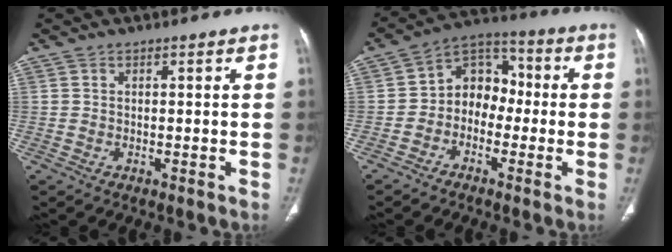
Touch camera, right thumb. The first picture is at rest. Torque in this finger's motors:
{"motor_torque": [-0.30, 0.53, 0.12, 0.12, 0.05]}